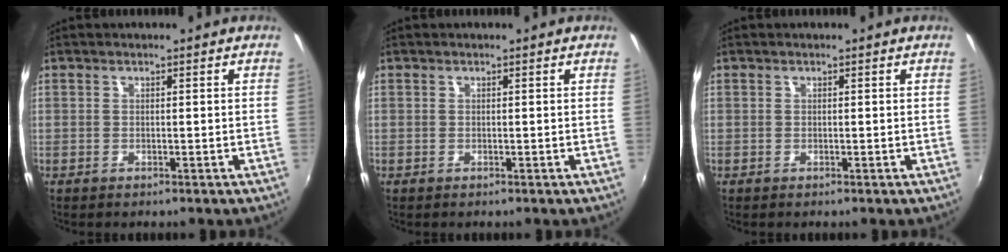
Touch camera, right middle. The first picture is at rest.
{"total": 0.0}
{"total": 0.0}